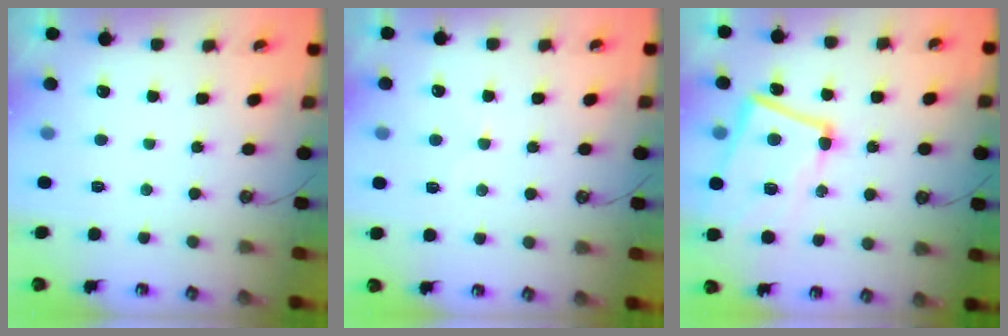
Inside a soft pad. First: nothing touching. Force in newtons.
{"total": 0.0}
{"total": 7.8, "press": 7.5, "slide": 2.0}